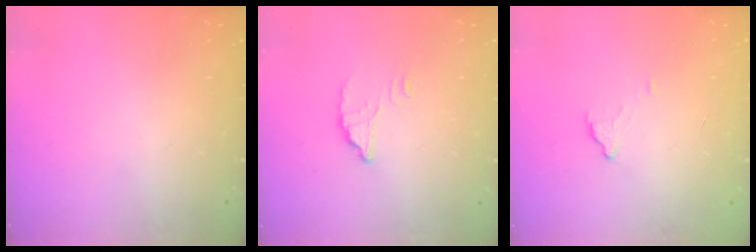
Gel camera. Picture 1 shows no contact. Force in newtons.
{"total": 2.7, "press": 2.7, "slide": 0.4}
{"total": 3.3, "press": 3.3, "slide": 0.2}